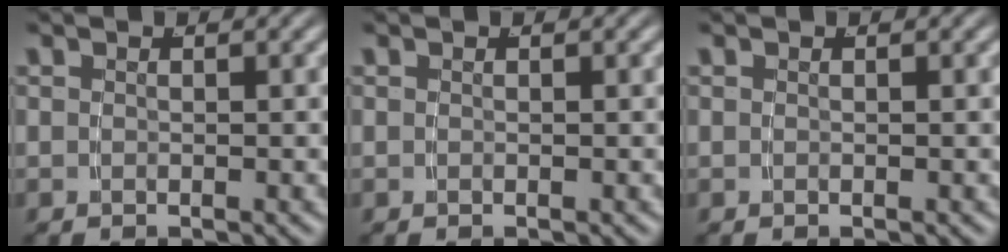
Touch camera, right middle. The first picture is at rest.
{"total": 0.0}
{"total": 0.0}